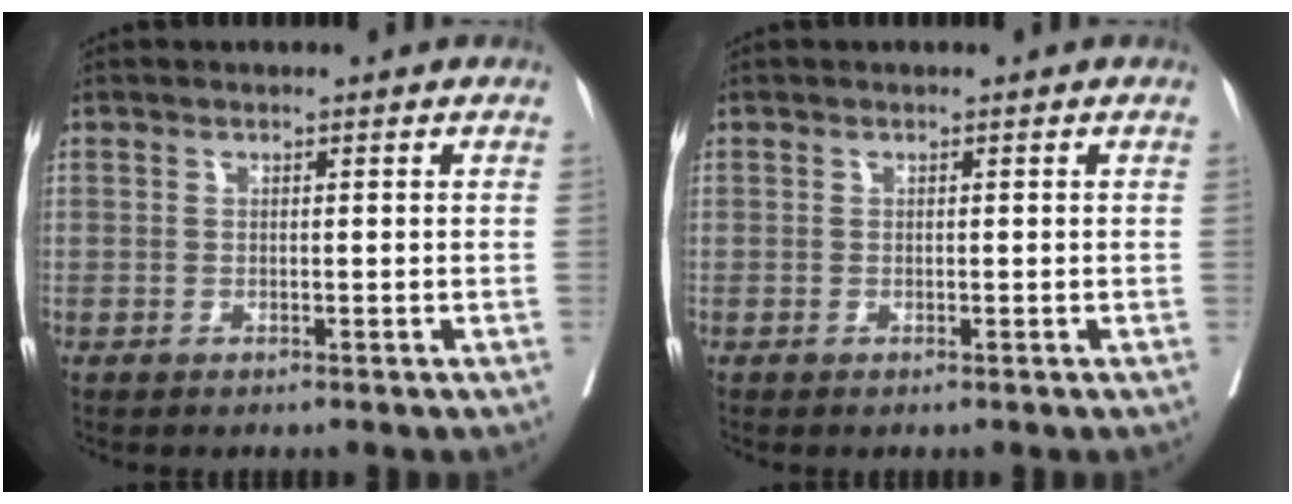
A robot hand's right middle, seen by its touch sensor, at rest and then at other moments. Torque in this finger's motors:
{"motor_torque": [0.18, -0.46, 0.02, 0.00]}